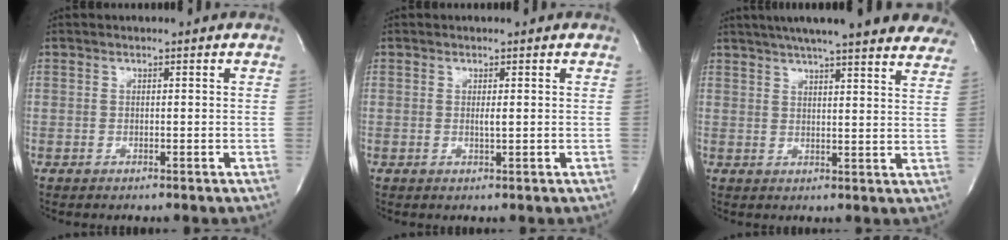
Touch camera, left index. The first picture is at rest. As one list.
[{"total": 0.9, "force": [0.1, 0.0, 0.9], "torque": [-0.021, -0.002, 0.003]}, {"total": 27.1, "force": [23.3, 3.4, 13.4], "torque": [-0.194, -0.010, 0.280]}]